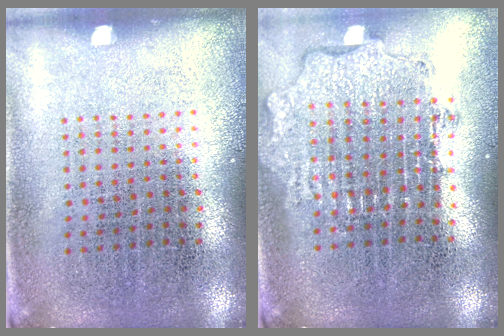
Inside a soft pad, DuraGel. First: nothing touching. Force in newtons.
{"total": 1.9, "press": 1.5, "slide": 1.2}